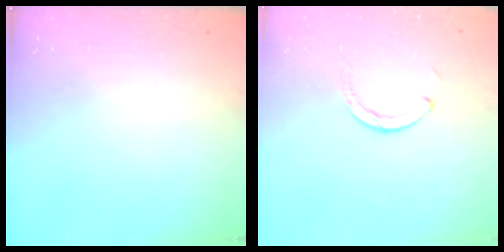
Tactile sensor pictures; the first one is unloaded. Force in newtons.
{"total": 2.3, "press": 2.3, "slide": 0.3}